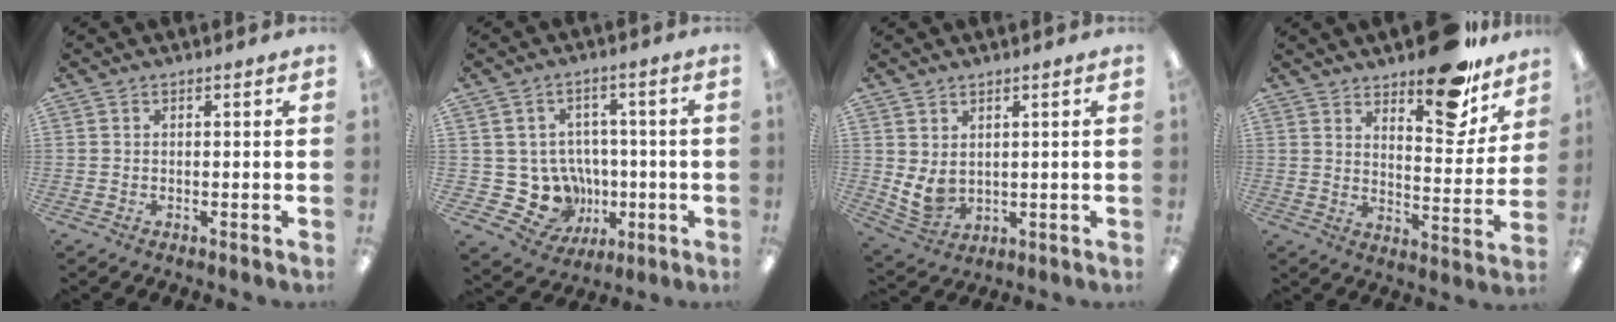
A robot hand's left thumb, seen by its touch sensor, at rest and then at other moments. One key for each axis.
{"total": 11.1, "fx": -0.9, "fy": 10.5, "fz": 3.3, "tx": -0.083, "ty": -0.009, "tz": 0.005}
{"total": 5.3, "fx": 1.8, "fy": 3.8, "fz": 3.2, "tx": -0.074, "ty": -0.016, "tz": 0.035}
{"total": 16.2, "fx": 12.3, "fy": 6.1, "fz": 8.5, "tx": -0.100, "ty": -0.088, "tz": 0.206}